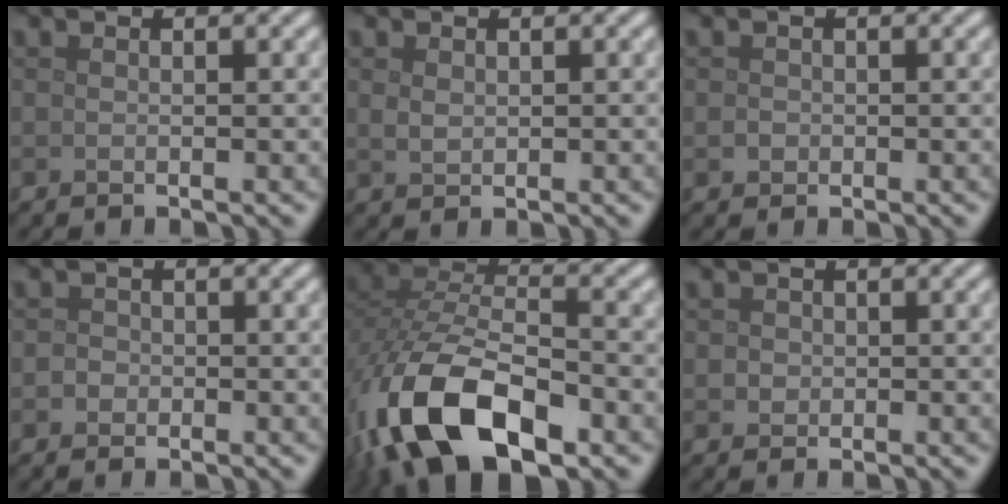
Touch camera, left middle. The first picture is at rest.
{"total": 1.1, "force": [0.4, 0.7, 0.6], "torque": [-0.015, -0.002, 0.012]}
{"total": 0.7, "force": [-0.1, 0.7, 0.2], "torque": [0.001, -0.004, -0.003]}
{"total": 1.0, "force": [-0.3, 0.9, 0.3], "torque": [0.000, -0.001, -0.010]}
{"total": 13.7, "force": [-6.7, 6.9, 9.7], "torque": [-0.218, -0.024, -0.125]}
{"total": 0.9, "force": [0.1, 0.9, 0.2], "torque": [0.002, -0.003, 0.001]}